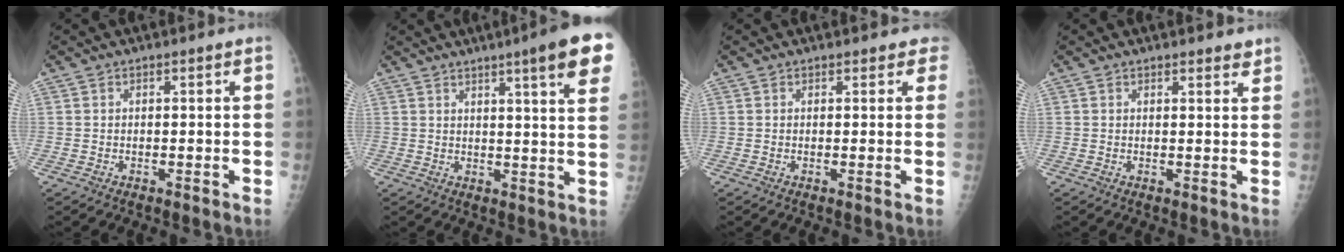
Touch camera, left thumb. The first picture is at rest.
{"total": 12.2, "force": [6.8, 0.9, 10.1], "torque": [-0.122, -0.026, 0.076]}
{"total": 2.1, "force": [1.5, 1.3, 0.7], "torque": [0.020, -0.004, 0.002]}
{"total": 2.1, "force": [1.7, 0.8, 0.8], "torque": [0.004, -0.007, 0.018]}